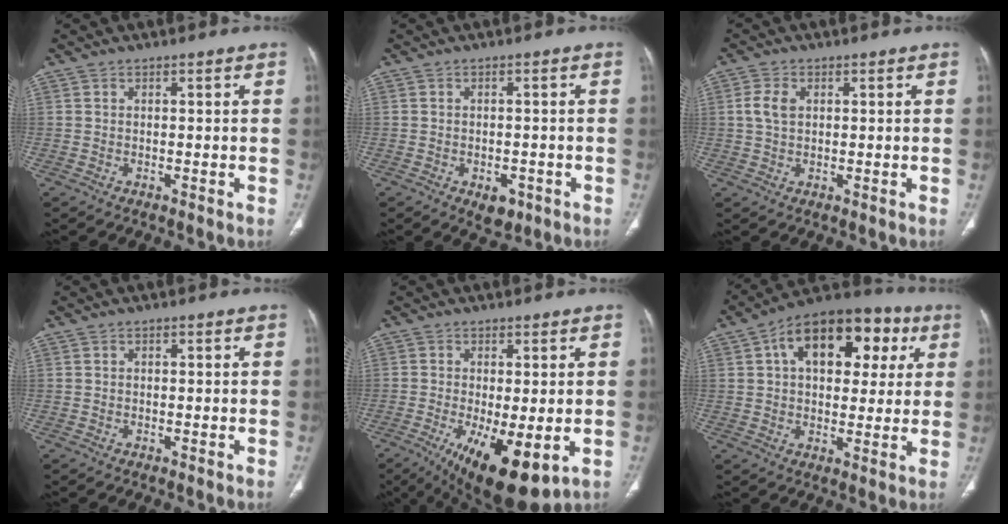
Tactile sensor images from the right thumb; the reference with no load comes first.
{"total": 3.9, "force": [-1.9, 2.4, 2.4], "torque": [-0.020, 0.006, -0.017]}
{"total": 3.9, "force": [0.8, 2.5, 2.8], "torque": [-0.062, 0.005, 0.016]}
{"total": 0.0}
{"total": 13.8, "force": [-4.3, 5.0, 12.1], "torque": [-0.191, -0.025, -0.054]}
{"total": 19.7, "force": [6.4, 11.8, 14.3], "torque": [-0.167, 0.019, 0.087]}